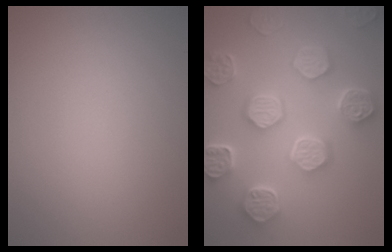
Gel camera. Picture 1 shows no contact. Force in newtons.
{"total": 8.1, "press": 6.5, "slide": 4.8}